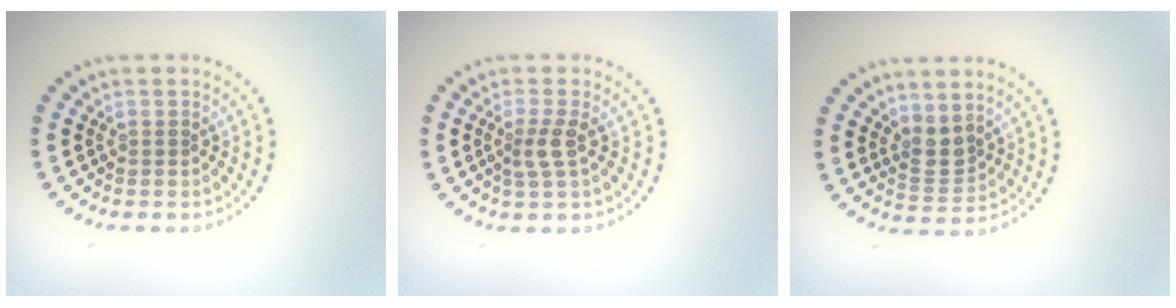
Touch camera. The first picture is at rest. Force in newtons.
{"total": 2.0, "press": 1.6, "slide": 1.2}
{"total": 2.2, "press": 1.8, "slide": 1.3}